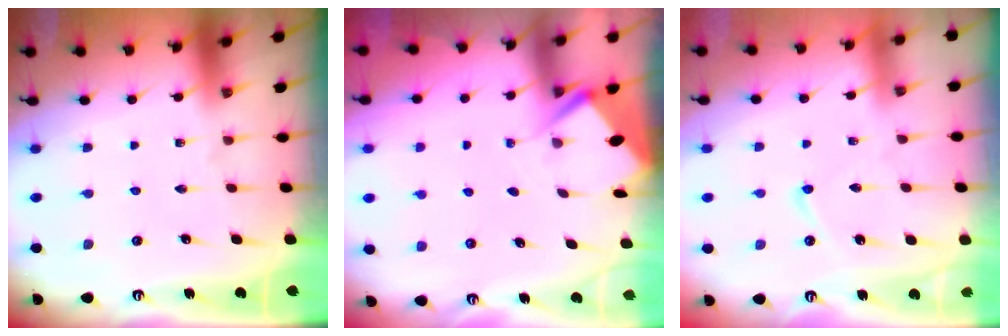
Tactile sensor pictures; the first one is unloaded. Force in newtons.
{"total": 2.9, "press": 2.9, "slide": 0.3}
{"total": 4.9, "press": 4.8, "slide": 0.7}